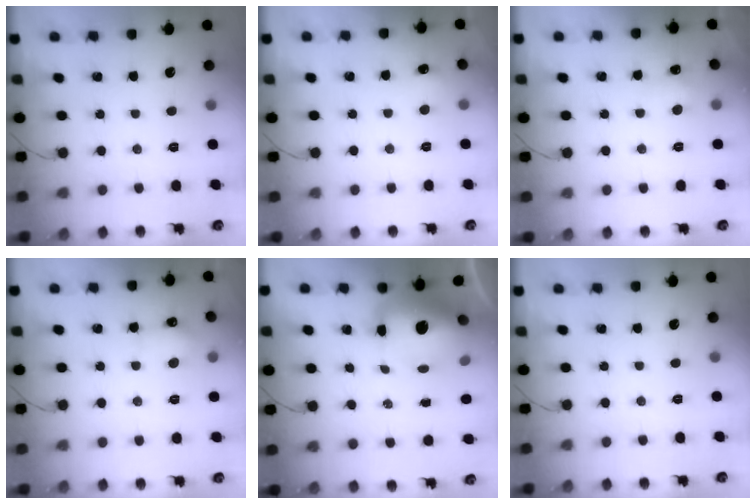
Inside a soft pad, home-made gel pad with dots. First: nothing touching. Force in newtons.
{"total": 4.7, "press": 4.6, "slide": 1.3}
{"total": 3.9, "press": 3.7, "slide": 1.3}
{"total": 5.5, "press": 5.5, "slide": 0.9}
{"total": 15.6, "press": 15.2, "slide": 3.5}
{"total": 0.0}